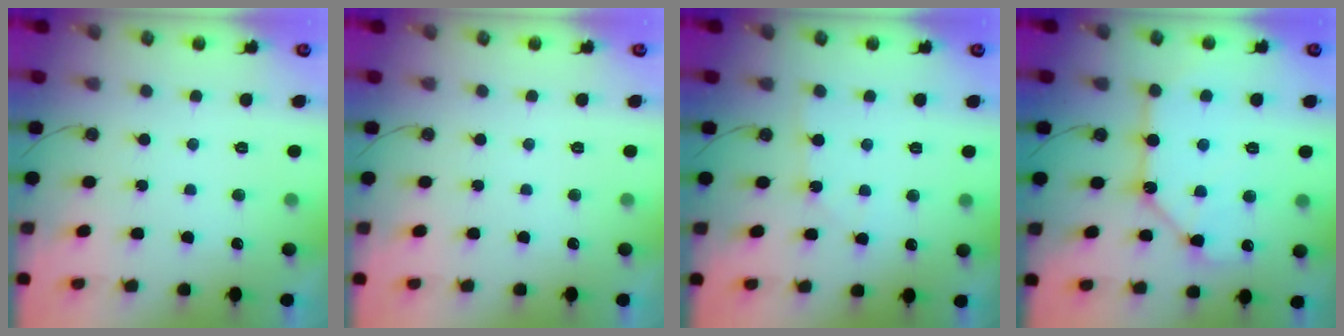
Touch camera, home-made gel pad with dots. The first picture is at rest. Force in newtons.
{"total": 0.0}
{"total": 4.5, "press": 4.5, "slide": 0.7}
{"total": 13.5, "press": 13.5, "slide": 1.4}